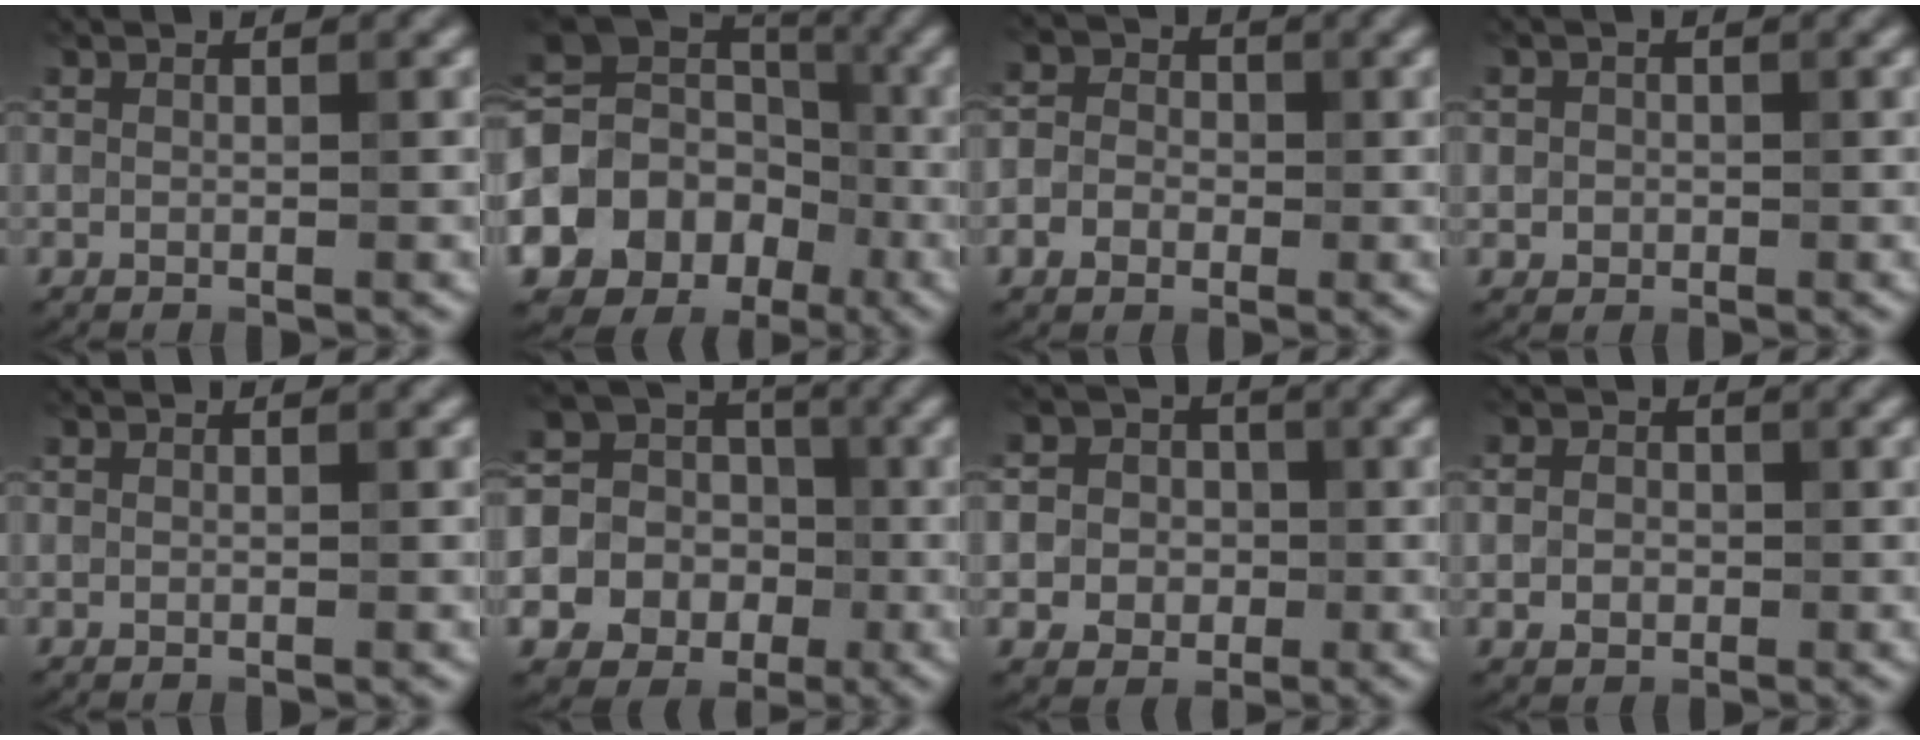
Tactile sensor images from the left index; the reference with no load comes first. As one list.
[{"total": 14.1, "force": [-4.6, 11.8, 6.4], "torque": [-0.136, -0.011, -0.093]}, {"total": 3.7, "force": [-0.6, 3.3, 1.6], "torque": [-0.004, 0.007, -0.028]}, {"total": 1.3, "force": [0.0, 1.3, 0.2], "torque": [0.011, -0.004, 0.001]}, {"total": 0.0}, {"total": 15.9, "force": [-3.4, 14.8, 4.7], "torque": [-0.140, -0.002, -0.078]}, {"total": 6.8, "force": [0.2, 6.4, 2.3], "torque": [-0.028, 0.031, -0.025]}, {"total": 2.7, "force": [-0.2, 2.4, 1.2], "torque": [-0.010, 0.001, -0.012]}]